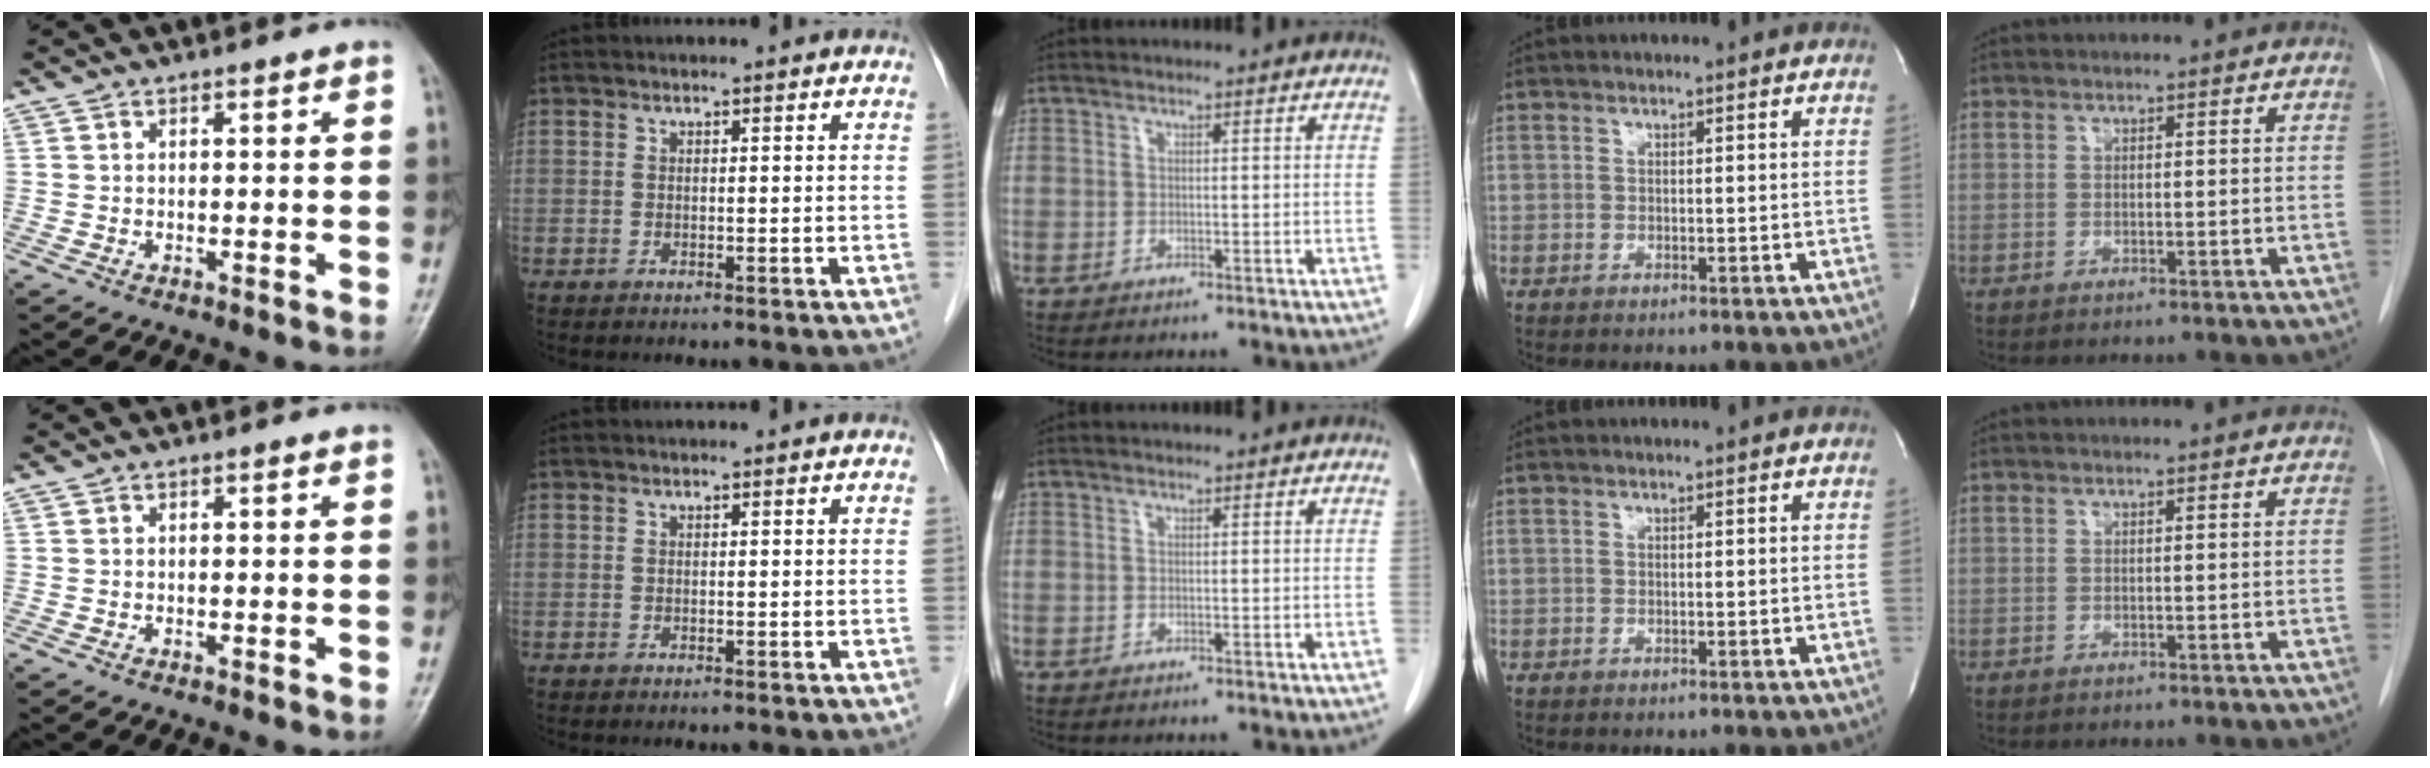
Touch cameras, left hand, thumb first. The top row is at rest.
{}